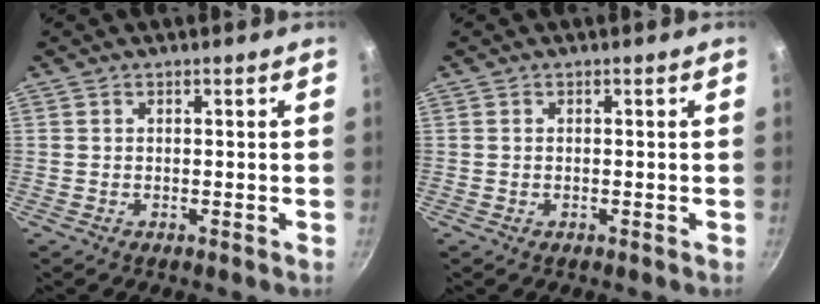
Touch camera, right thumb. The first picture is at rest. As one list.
[{"total": 0.0}]